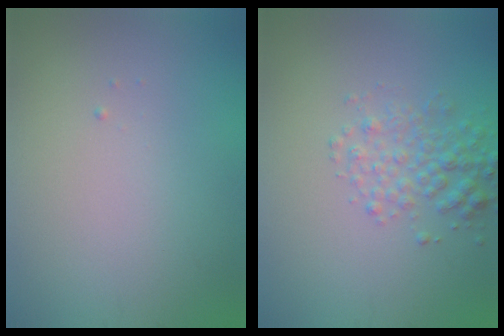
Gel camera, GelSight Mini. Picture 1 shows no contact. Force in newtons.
{"total": 2.9, "press": 2.9, "slide": 0.1}